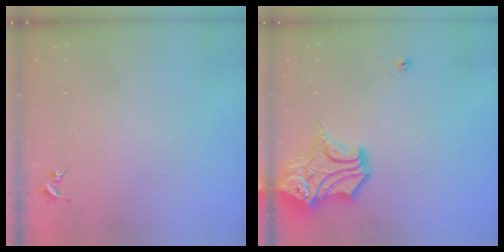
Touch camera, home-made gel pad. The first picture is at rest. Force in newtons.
{"total": 16.0, "press": 15.9, "slide": 2.2}